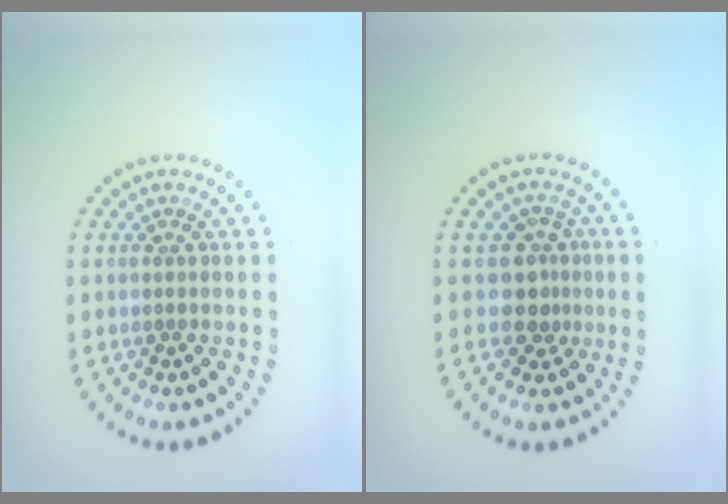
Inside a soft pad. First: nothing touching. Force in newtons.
{"total": 2.5, "press": 2.0, "slide": 1.6}